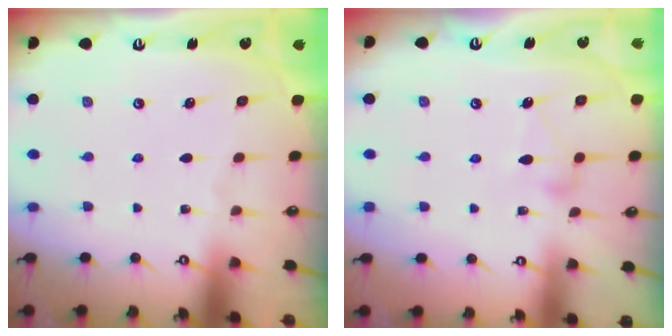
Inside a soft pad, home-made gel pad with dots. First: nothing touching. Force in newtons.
{"total": 7.9, "press": 7.9, "slide": 0.2}